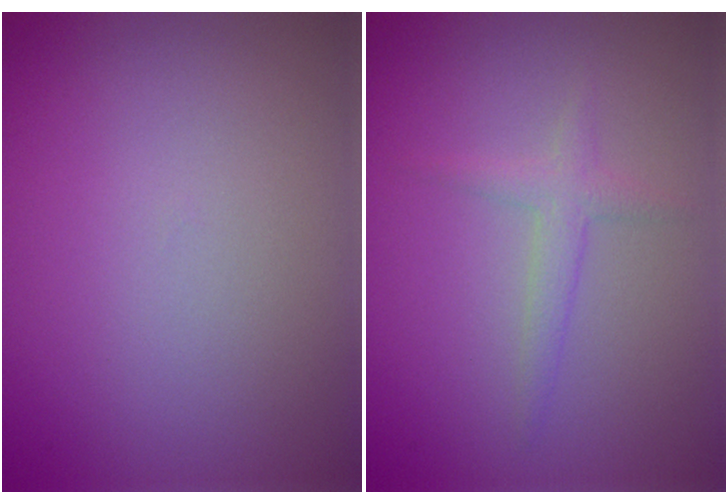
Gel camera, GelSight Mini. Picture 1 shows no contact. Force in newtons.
{"total": 1.7, "press": 1.7, "slide": 0.1}